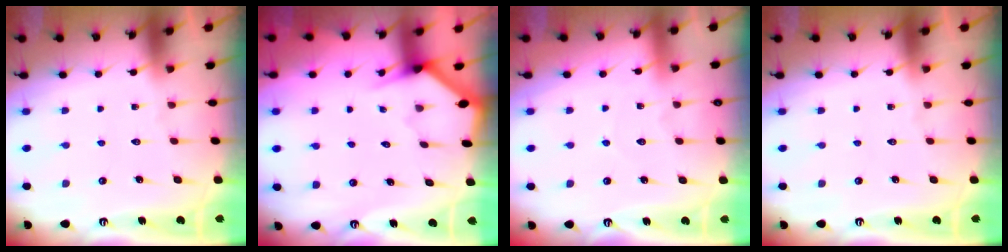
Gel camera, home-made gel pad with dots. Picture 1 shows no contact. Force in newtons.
{"total": 2.9, "press": 2.9, "slide": 0.2}
{"total": 3.5, "press": 3.5, "slide": 0.5}
{"total": 0.0}